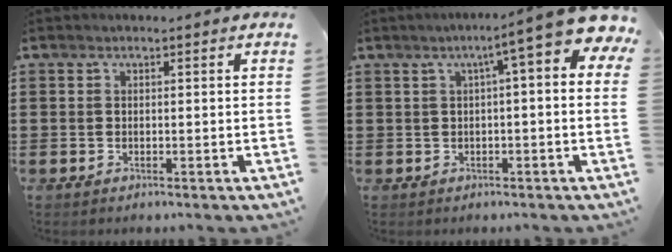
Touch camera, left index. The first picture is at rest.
{"total": 7.0, "force": [3.3, 0.5, 6.2], "torque": [-0.104, -0.018, 0.048]}